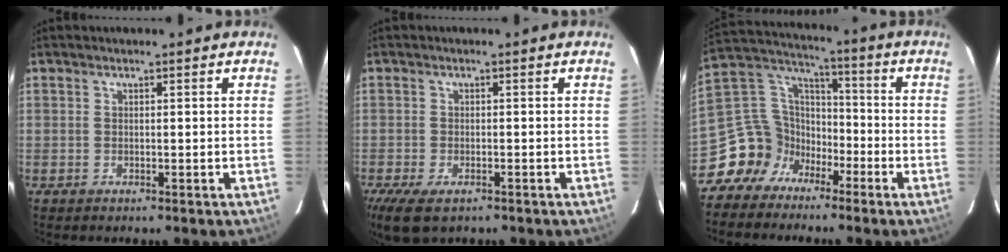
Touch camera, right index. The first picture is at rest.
{"total": 7.7, "force": [-4.9, 3.5, 4.8], "torque": [-0.117, -0.033, -0.085]}
{"total": 11.9, "force": [-7.7, 8.6, 2.7], "torque": [-0.071, 0.050, -0.146]}